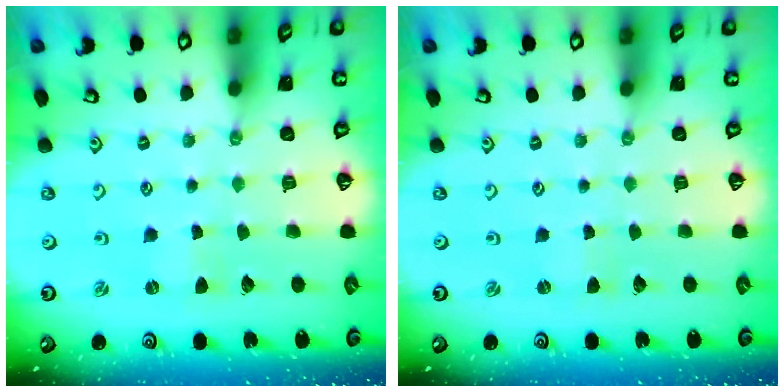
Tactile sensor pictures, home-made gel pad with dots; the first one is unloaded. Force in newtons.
{"total": 0.0}